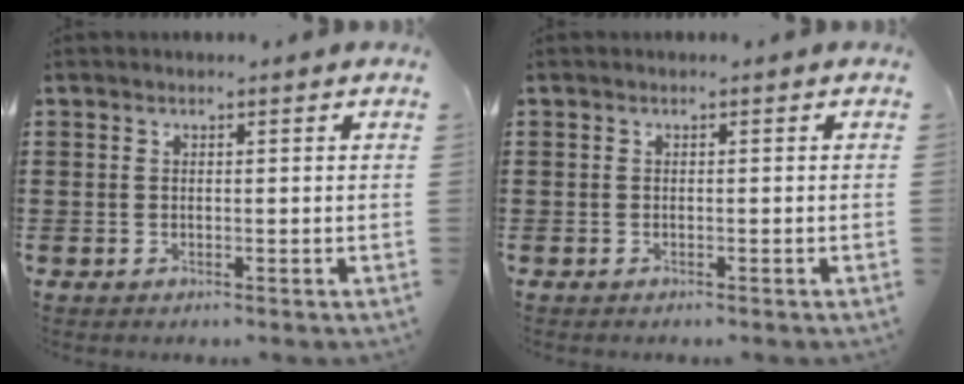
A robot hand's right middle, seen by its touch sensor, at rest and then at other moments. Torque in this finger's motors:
{"motor_torque": [-0.23, 0.17, -0.02, -0.01]}